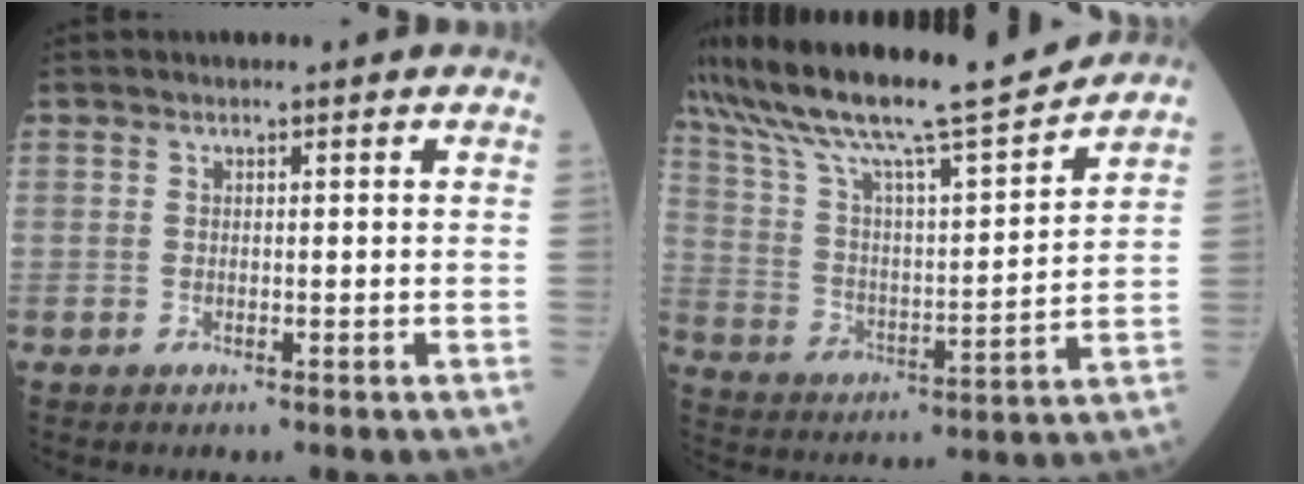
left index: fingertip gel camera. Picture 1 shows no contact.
{"total": 19.3, "force": [17.2, 0.4, 8.7], "torque": [-0.167, -0.005, 0.287]}